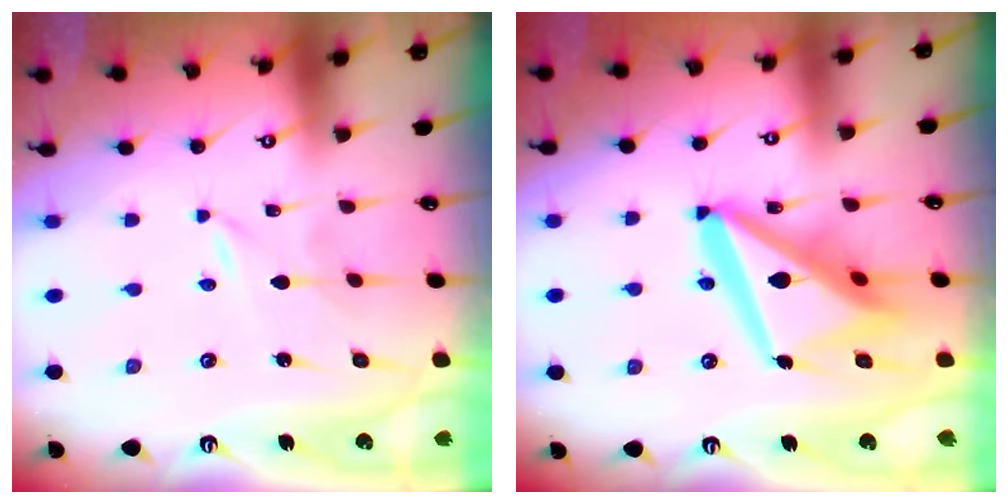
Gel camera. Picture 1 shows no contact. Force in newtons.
{"total": 18.5, "press": 18.3, "slide": 2.3}